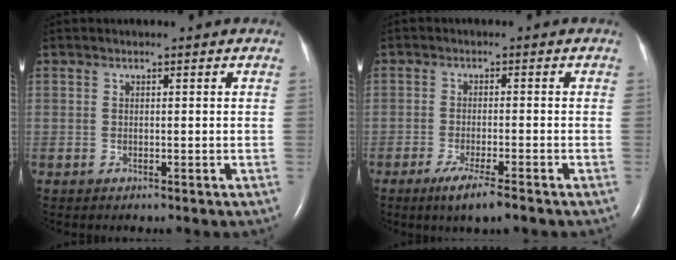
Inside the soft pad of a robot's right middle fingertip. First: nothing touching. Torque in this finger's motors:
{"motor_torque": [0.58, -0.63, 0.06, 0.03]}